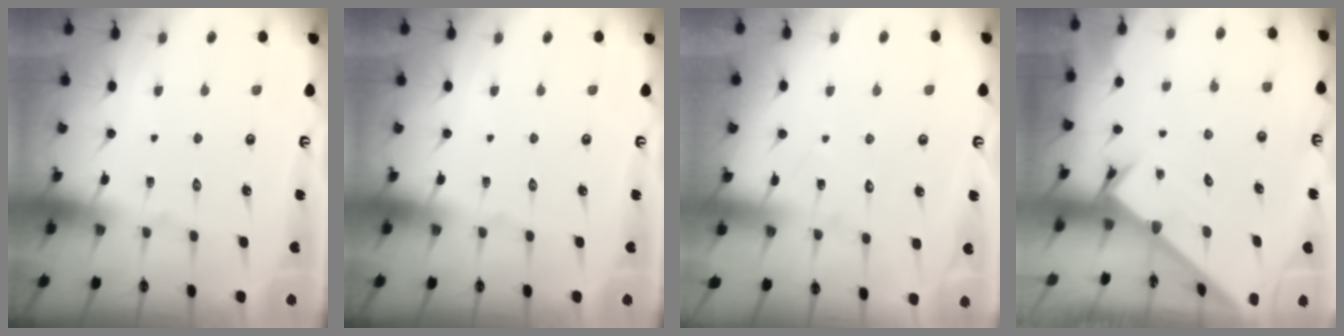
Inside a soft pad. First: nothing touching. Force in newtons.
{"total": 0.0}
{"total": 6.0, "press": 5.9, "slide": 0.6}
{"total": 1.7, "press": 1.7, "slide": 0.1}